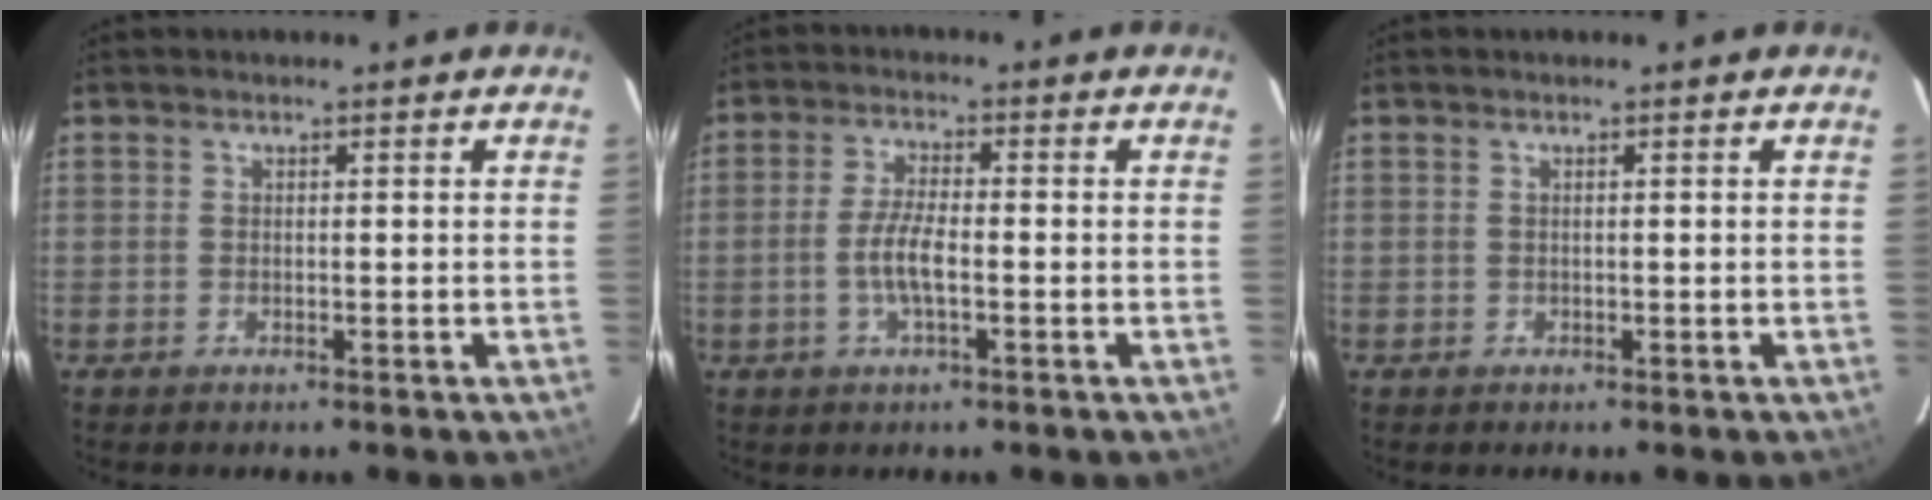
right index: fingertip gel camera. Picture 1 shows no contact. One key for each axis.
{"total": 7.6, "fx": -2.0, "fy": 2.0, "fz": 7.1, "tx": -0.146, "ty": 0.002, "tz": -0.040}
{"total": 0.0}